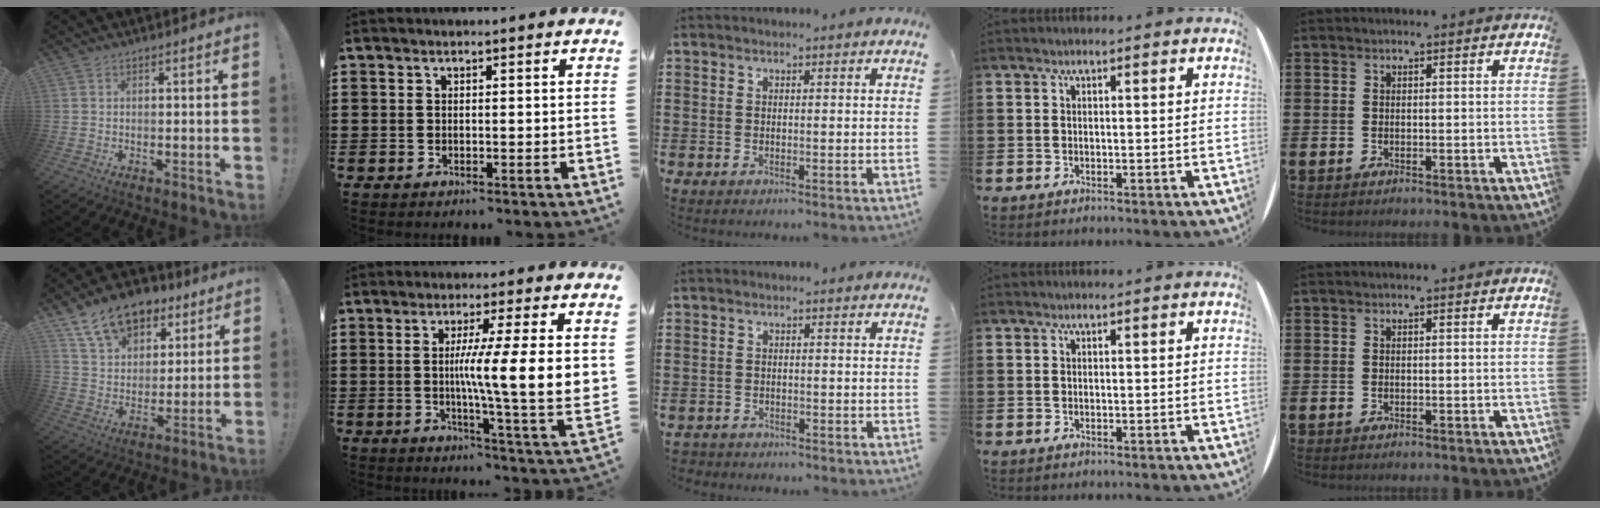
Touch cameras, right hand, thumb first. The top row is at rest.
{"thumb": {"total": 15.4, "force": [10.1, 9.5, 6.7], "torque": [-0.102, -0.063, 0.188]}, "index": {"total": 10.5, "force": [1.9, 0.3, 10.3], "torque": [-0.184, -0.016, 0.027]}, "middle": {"total": 1.3, "force": [-1.3, 0.4, -0.1], "torque": [-0.002, 0.000, -0.029]}}